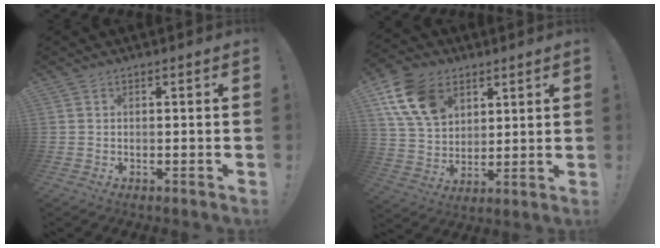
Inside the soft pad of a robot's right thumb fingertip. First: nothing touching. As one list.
[{"total": 15.5, "force": [7.3, 11.0, 8.1], "torque": [-0.150, -0.022, 0.146]}]